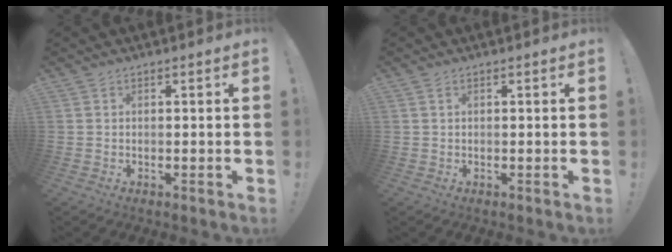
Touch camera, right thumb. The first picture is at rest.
{"total": 0.6, "force": [0.3, 0.2, 0.5], "torque": [-0.012, 0.002, 0.007]}